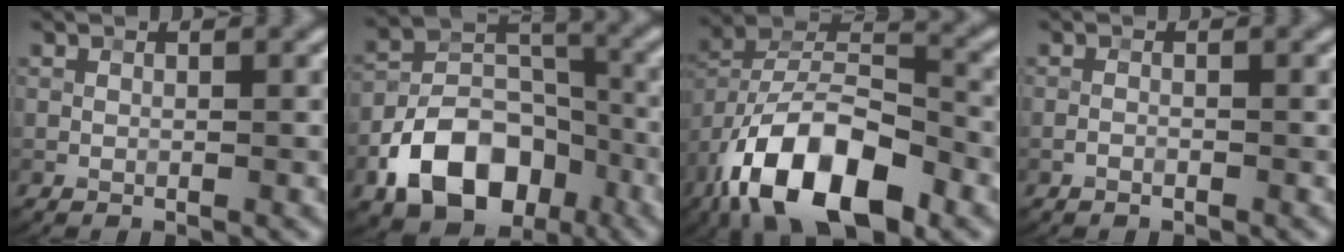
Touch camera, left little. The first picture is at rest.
{"total": 9.7, "force": [-5.1, 6.1, 5.5], "torque": [-0.092, 0.003, -0.096]}
{"total": 13.3, "force": [-7.8, 5.7, 9.1], "torque": [-0.161, 0.005, -0.148]}
{"total": 0.7, "force": [-0.7, 0.1, 0.1], "torque": [0.000, 0.001, -0.014]}